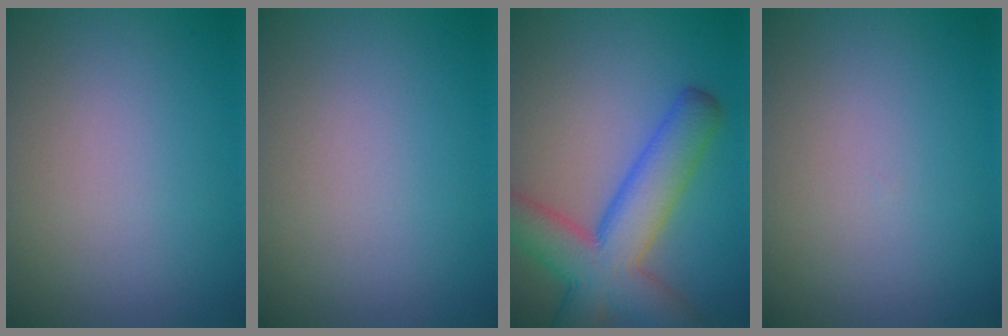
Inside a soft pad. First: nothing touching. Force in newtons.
{"total": 0.0}
{"total": 8.8, "press": 8.8, "slide": 0.4}
{"total": 0.0}